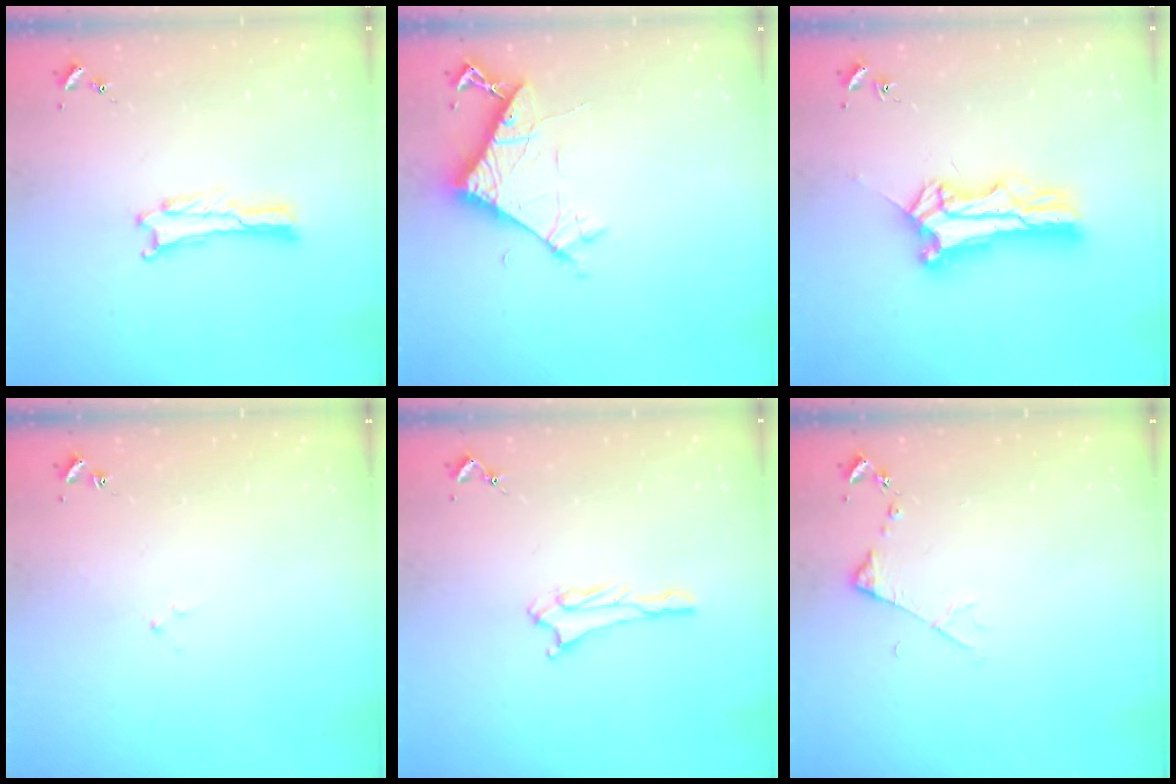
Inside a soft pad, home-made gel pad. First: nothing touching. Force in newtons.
{"total": 6.6, "press": 6.6, "slide": 0.4}
{"total": 9.6, "press": 9.6, "slide": 0.8}
{"total": 1.4, "press": 1.4, "slide": 0.2}
{"total": 2.1, "press": 2.1, "slide": 0.3}
{"total": 3.1, "press": 3.1, "slide": 0.2}